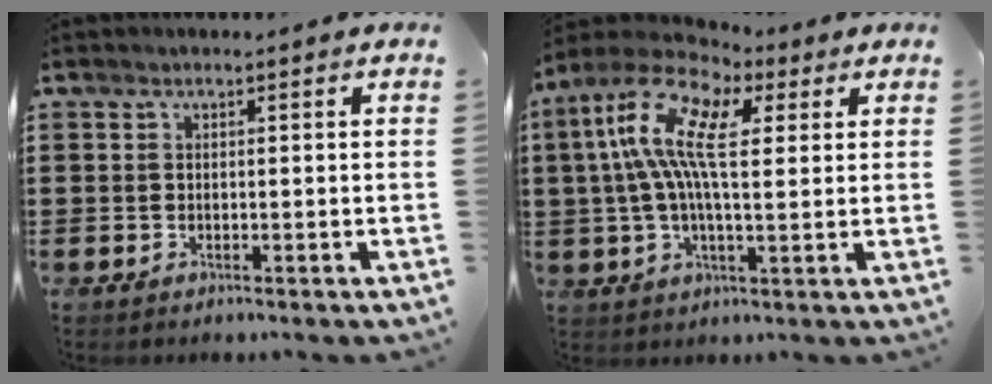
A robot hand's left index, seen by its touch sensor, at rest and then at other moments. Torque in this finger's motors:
{"motor_torque": [2.14, 0.00, 1.05, 0.21]}